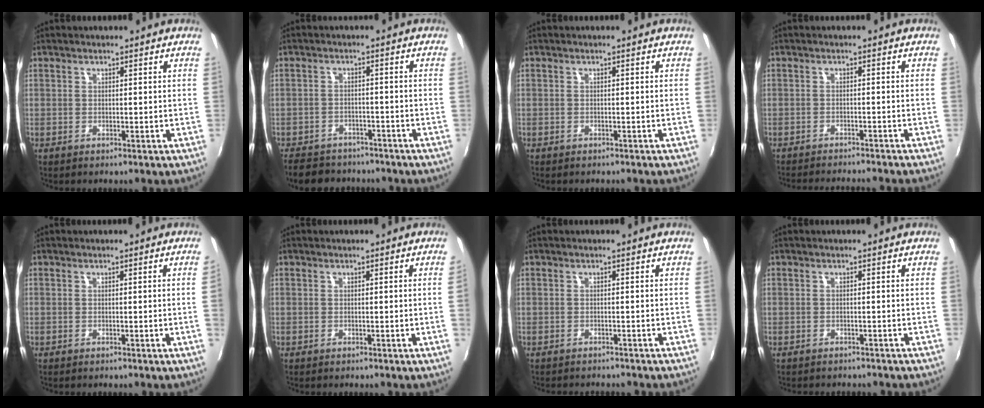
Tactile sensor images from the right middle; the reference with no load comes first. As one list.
[{"total": 11.4, "force": [-9.4, 5.1, 3.7], "torque": [-0.098, -0.002, -0.139]}, {"total": 0.9, "force": [-0.8, 0.2, 0.2], "torque": [-0.009, -0.002, -0.011]}, {"total": 7.8, "force": [-7.2, 0.1, 2.9], "torque": [-0.067, -0.012, -0.108]}, {"total": 1.4, "force": [0.0, -0.9, 1.1], "torque": [-0.008, -0.011, 0.002]}, {"total": 1.0, "force": [0.1, -0.7, 0.8], "torque": [-0.005, -0.008, 0.003]}, {"total": 2.8, "force": [-2.6, 0.4, 0.8], "torque": [-0.024, -0.012, -0.039]}, {"total": 1.8, "force": [-1.7, 0.6, 0.4], "torque": [-0.016, -0.007, -0.026]}]